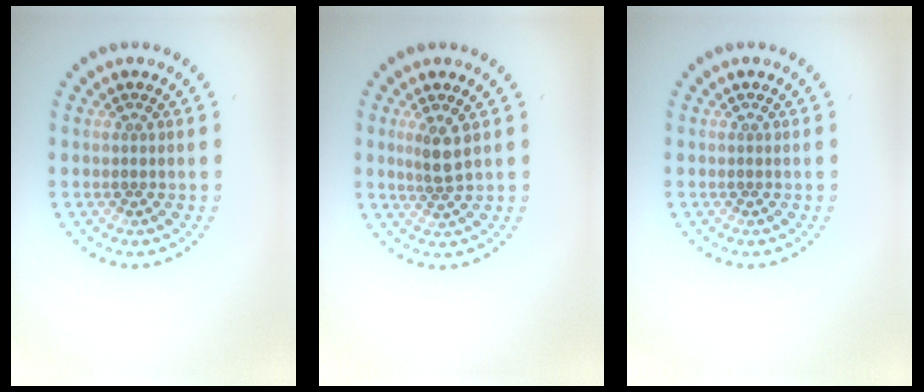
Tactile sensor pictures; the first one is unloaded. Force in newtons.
{"total": 2.1, "press": 1.8, "slide": 1.1}
{"total": 0.0}